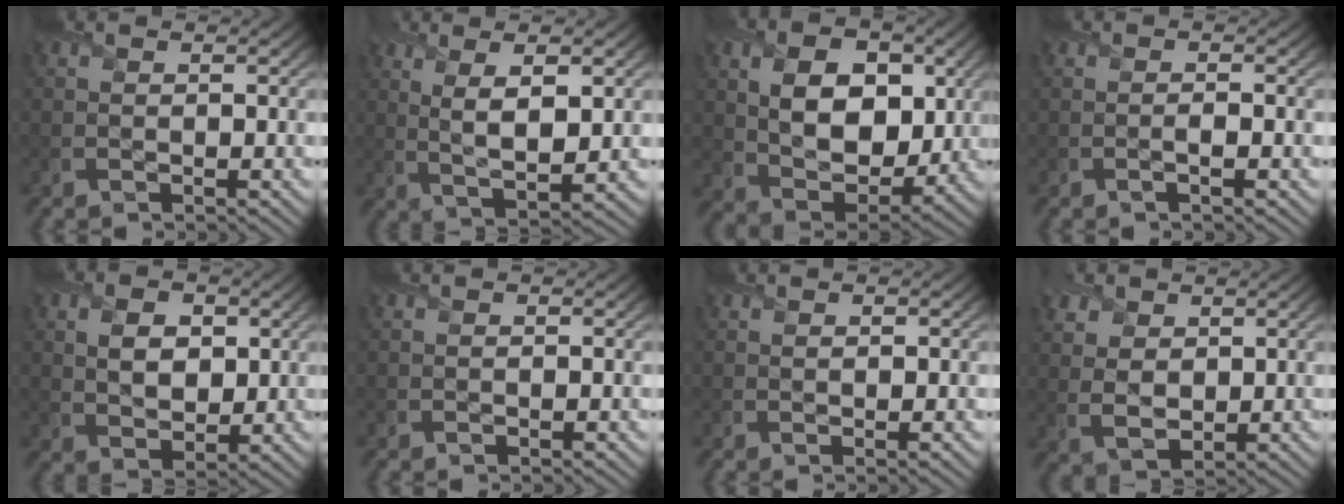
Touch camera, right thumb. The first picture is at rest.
{"total": 6.5, "force": [1.8, 1.9, 5.9], "torque": [-0.123, -0.001, 0.036]}
{"total": 11.0, "force": [2.3, 7.5, 7.8], "torque": [-0.164, -0.006, 0.036]}
{"total": 1.1, "force": [-0.3, -0.1, 1.0], "torque": [-0.020, 0.002, -0.006]}
{"total": 5.9, "force": [1.9, 3.9, 4.0], "torque": [-0.085, 0.003, 0.030]}
{"total": 0.0}
{"total": 1.2, "force": [0.5, 0.0, 1.2], "torque": [-0.024, 0.004, 0.009]}
{"total": 5.1, "force": [2.6, 3.3, 2.9], "torque": [-0.084, 0.005, 0.053]}